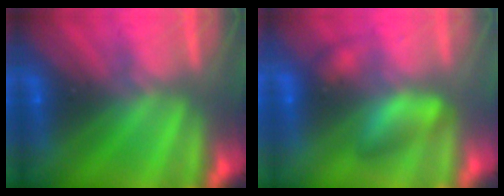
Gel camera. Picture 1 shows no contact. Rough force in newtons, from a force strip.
{"total": 2.7}